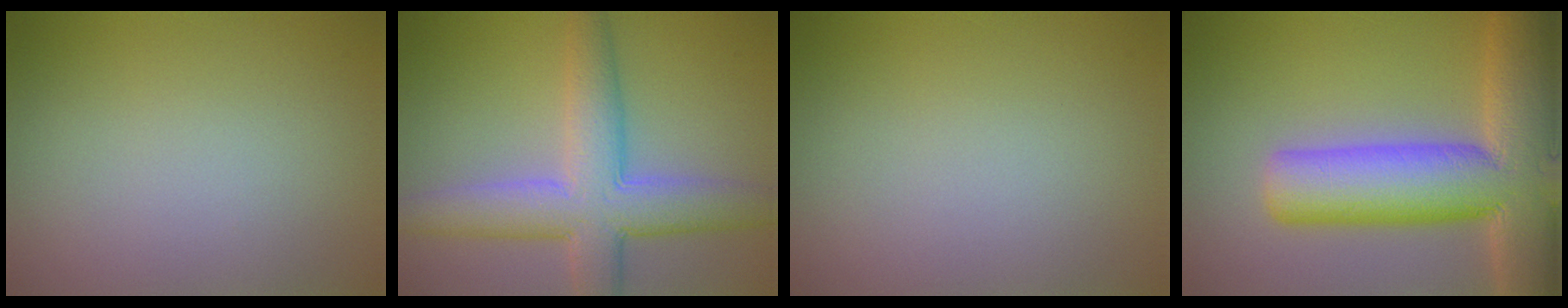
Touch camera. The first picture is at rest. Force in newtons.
{"total": 7.5, "press": 7.5, "slide": 0.2}
{"total": 0.0}
{"total": 13.2, "press": 13.2, "slide": 0.9}